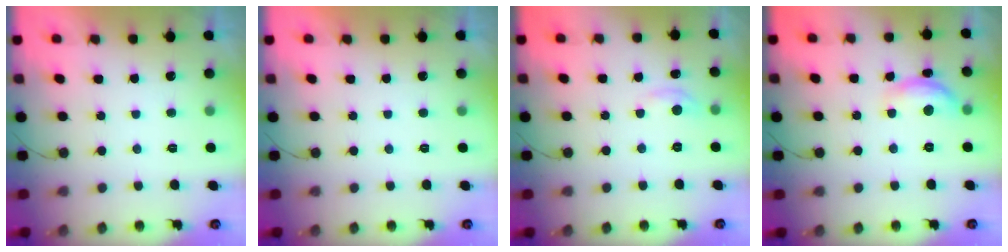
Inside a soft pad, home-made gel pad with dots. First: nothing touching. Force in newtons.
{"total": 0.0}
{"total": 3.4, "press": 3.3, "slide": 0.5}
{"total": 10.3, "press": 10.3, "slide": 0.5}